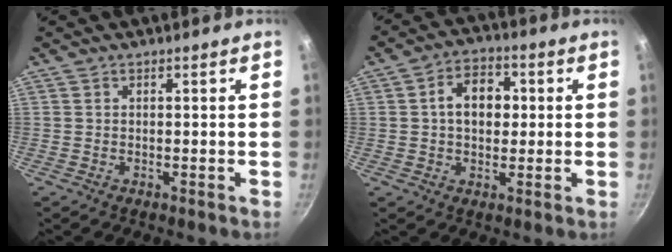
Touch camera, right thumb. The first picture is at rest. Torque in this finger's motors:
{"motor_torque": [0.27, 2.07, 0.93, 0.18, 0.07]}